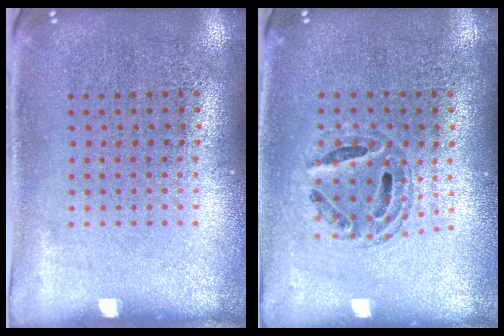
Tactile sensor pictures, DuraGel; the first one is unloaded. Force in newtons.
{"total": 0.7, "press": 0.7, "slide": 0.3}